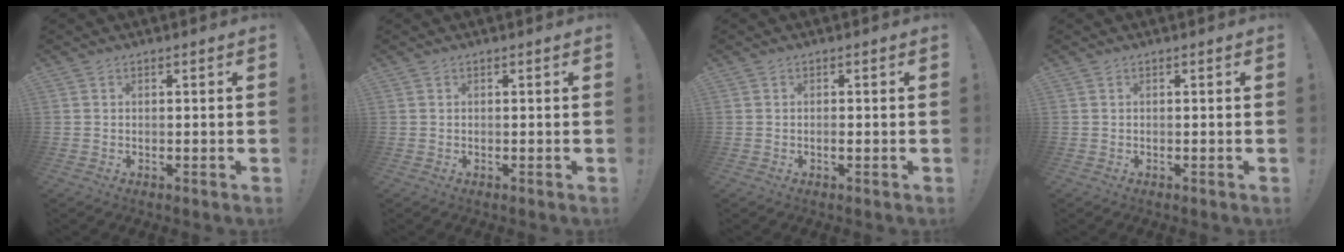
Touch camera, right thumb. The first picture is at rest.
{"total": 0.0}
{"total": 1.0, "force": [-0.5, 0.3, 0.8], "torque": [-0.008, -0.002, -0.010]}
{"total": 0.0}